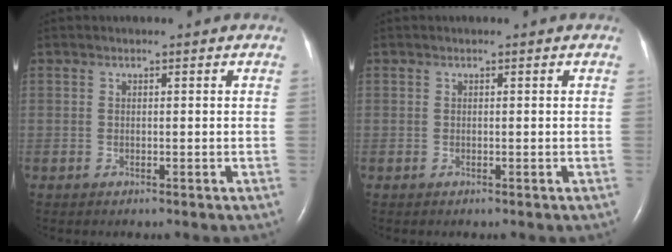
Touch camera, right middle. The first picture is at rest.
{"total": 0.0}